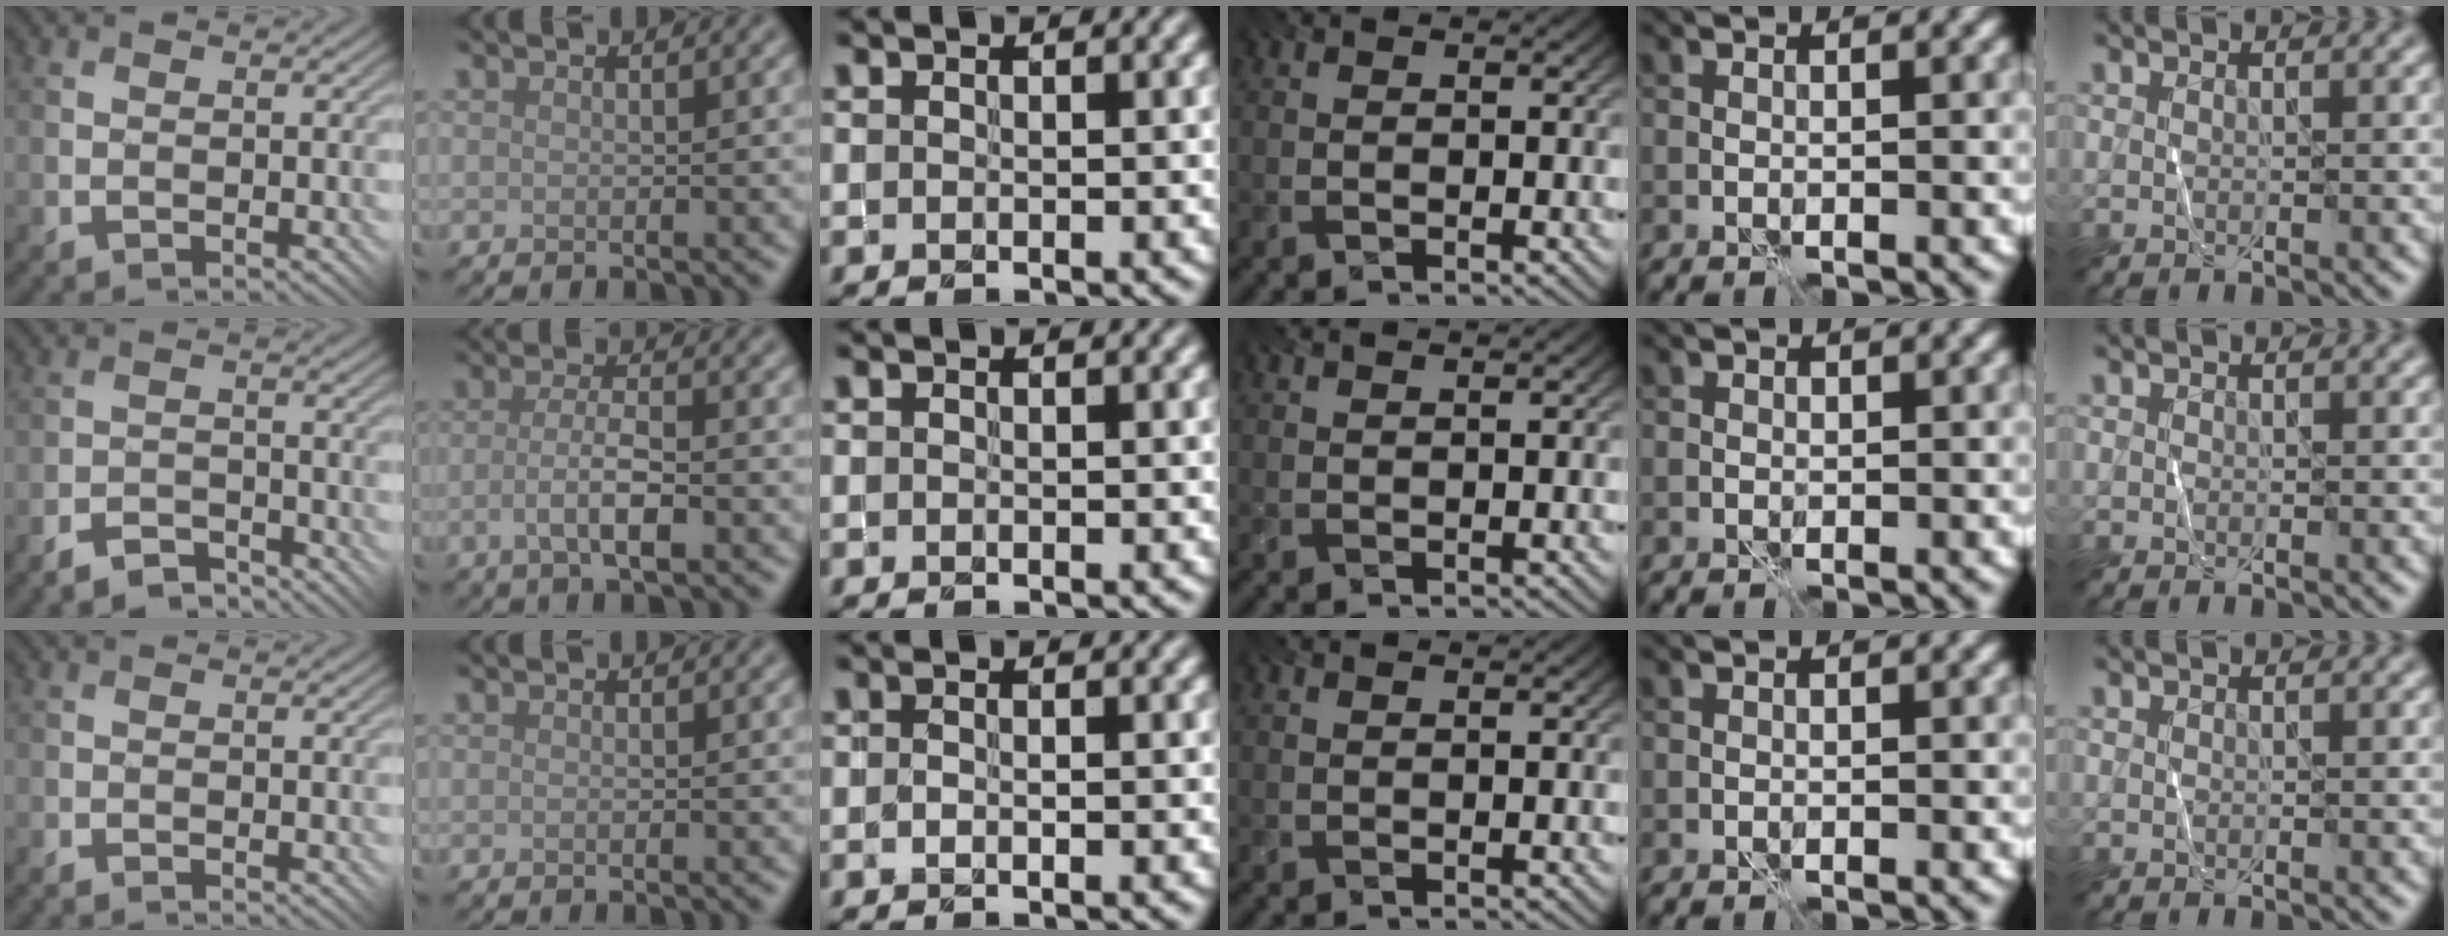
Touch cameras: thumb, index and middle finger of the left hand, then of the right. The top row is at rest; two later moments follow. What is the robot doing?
{"motion": "fold", "object": "shorts"}